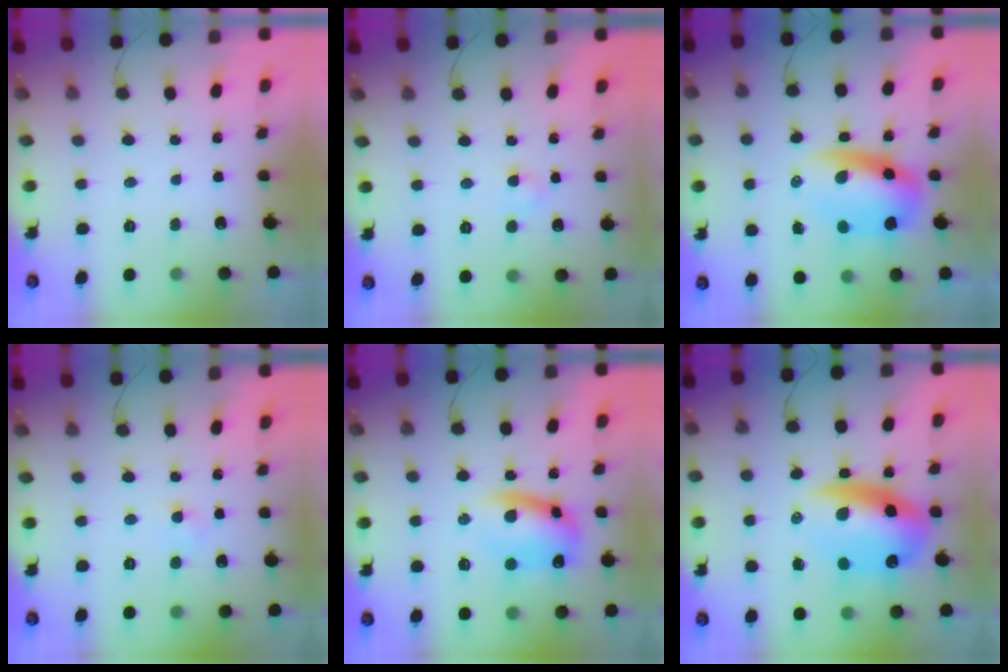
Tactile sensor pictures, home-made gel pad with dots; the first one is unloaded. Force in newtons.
{"total": 2.5, "press": 2.4, "slide": 0.9}
{"total": 10.5, "press": 10.1, "slide": 2.7}
{"total": 2.8, "press": 2.6, "slide": 1.0}
{"total": 13.2, "press": 13.0, "slide": 2.3}
{"total": 17.0, "press": 16.4, "slide": 4.3}